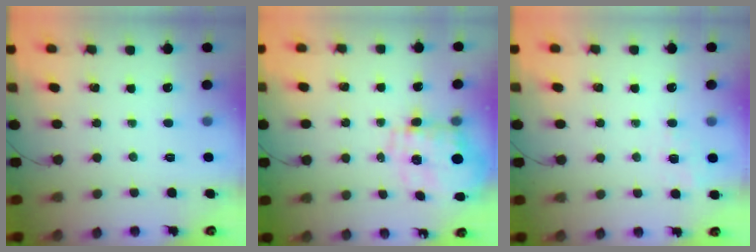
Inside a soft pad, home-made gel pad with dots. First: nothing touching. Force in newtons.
{"total": 3.9, "press": 3.6, "slide": 1.6}
{"total": 1.4, "press": 0.5, "slide": 1.3}